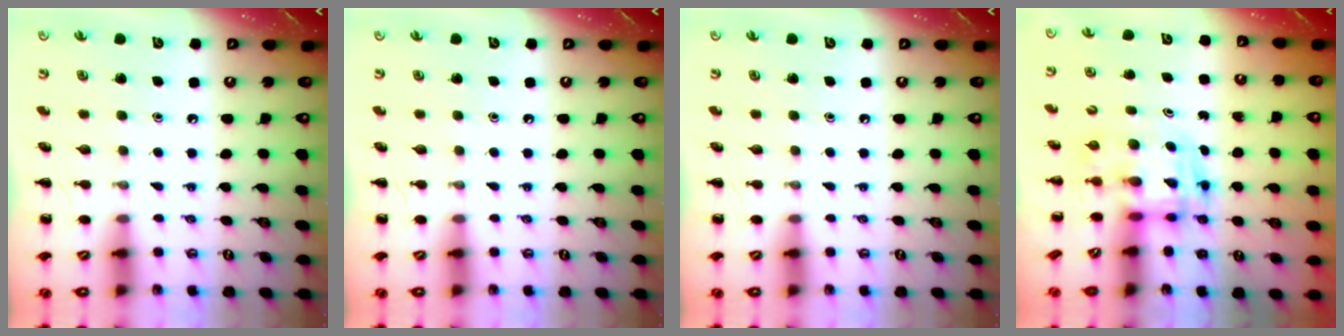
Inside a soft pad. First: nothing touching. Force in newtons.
{"total": 0.0}
{"total": 0.0}
{"total": 3.6, "press": 3.5, "slide": 0.6}